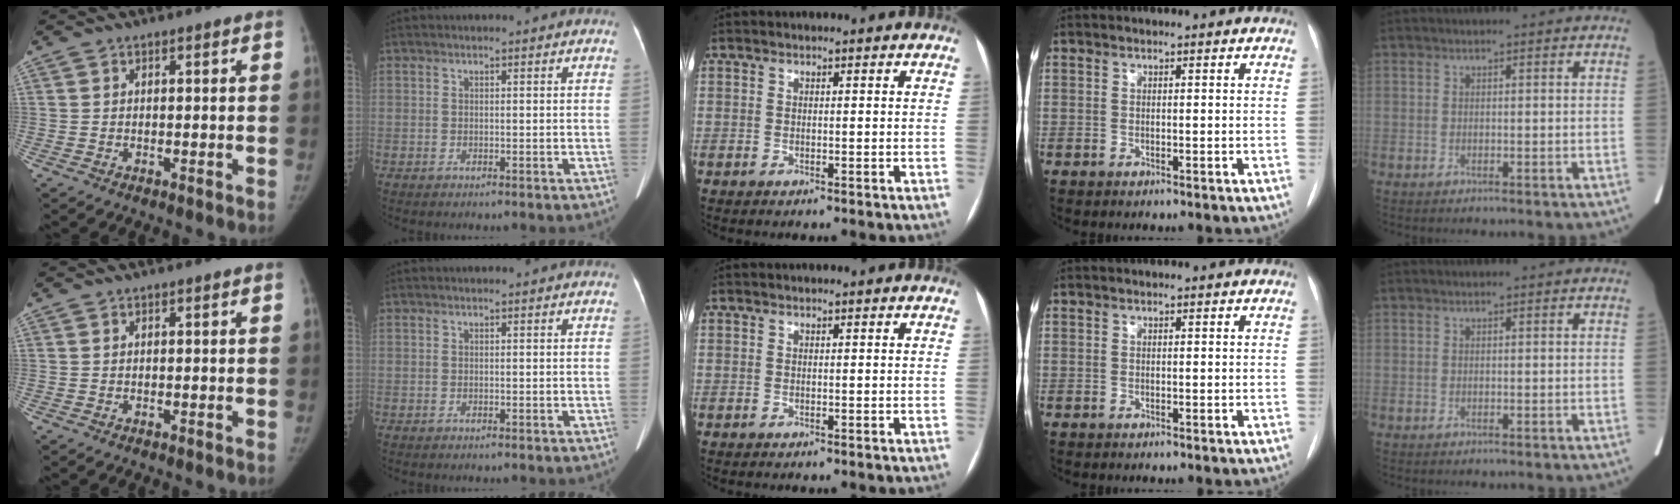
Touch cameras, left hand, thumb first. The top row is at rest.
{}